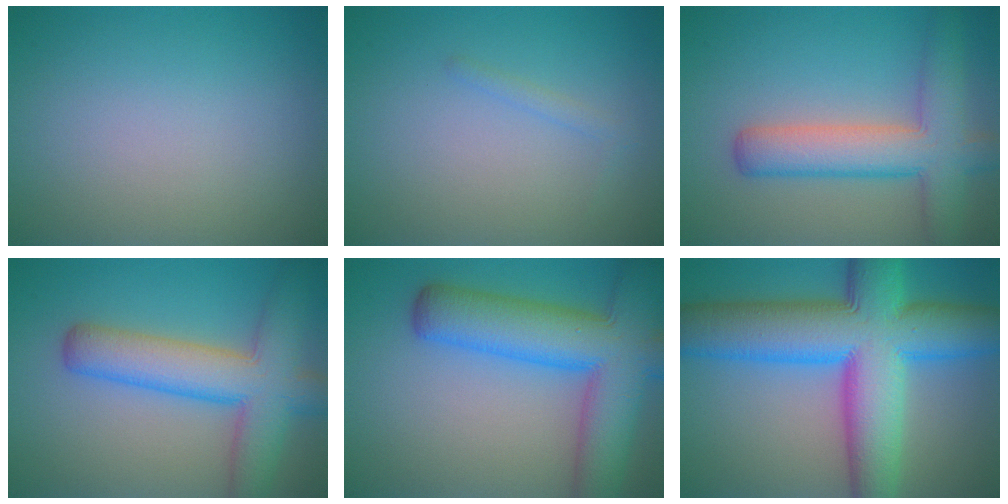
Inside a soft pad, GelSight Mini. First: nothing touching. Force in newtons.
{"total": 0.8, "press": 0.8, "slide": 0.0}
{"total": 6.5, "press": 6.5, "slide": 0.3}
{"total": 7.9, "press": 7.9, "slide": 0.3}
{"total": 10.7, "press": 10.7, "slide": 0.6}
{"total": 14.3, "press": 14.3, "slide": 0.3}